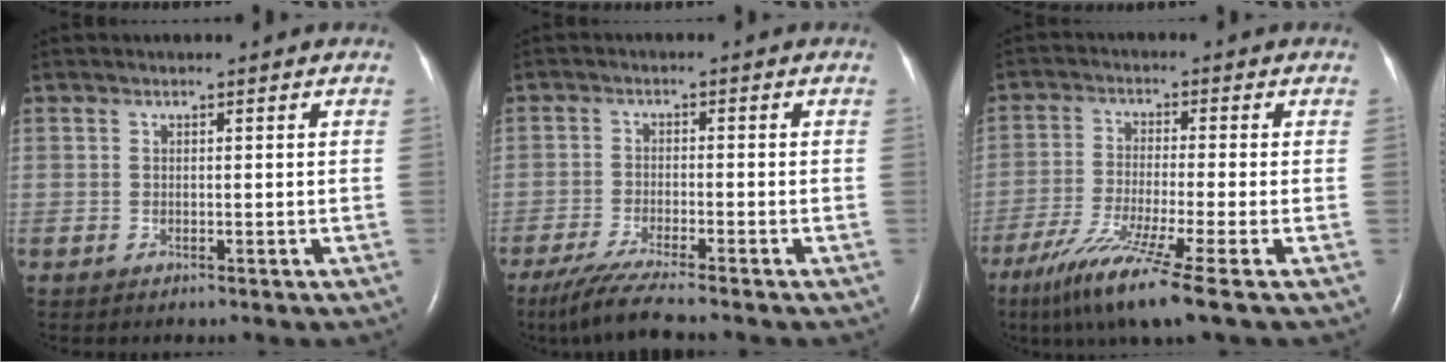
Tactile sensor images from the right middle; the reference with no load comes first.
{"total": 6.8, "force": [-5.7, -0.8, 3.6], "torque": [-0.069, -0.028, -0.101]}
{"total": 11.1, "force": [-7.1, -1.4, 8.4], "torque": [-0.159, -0.042, -0.125]}